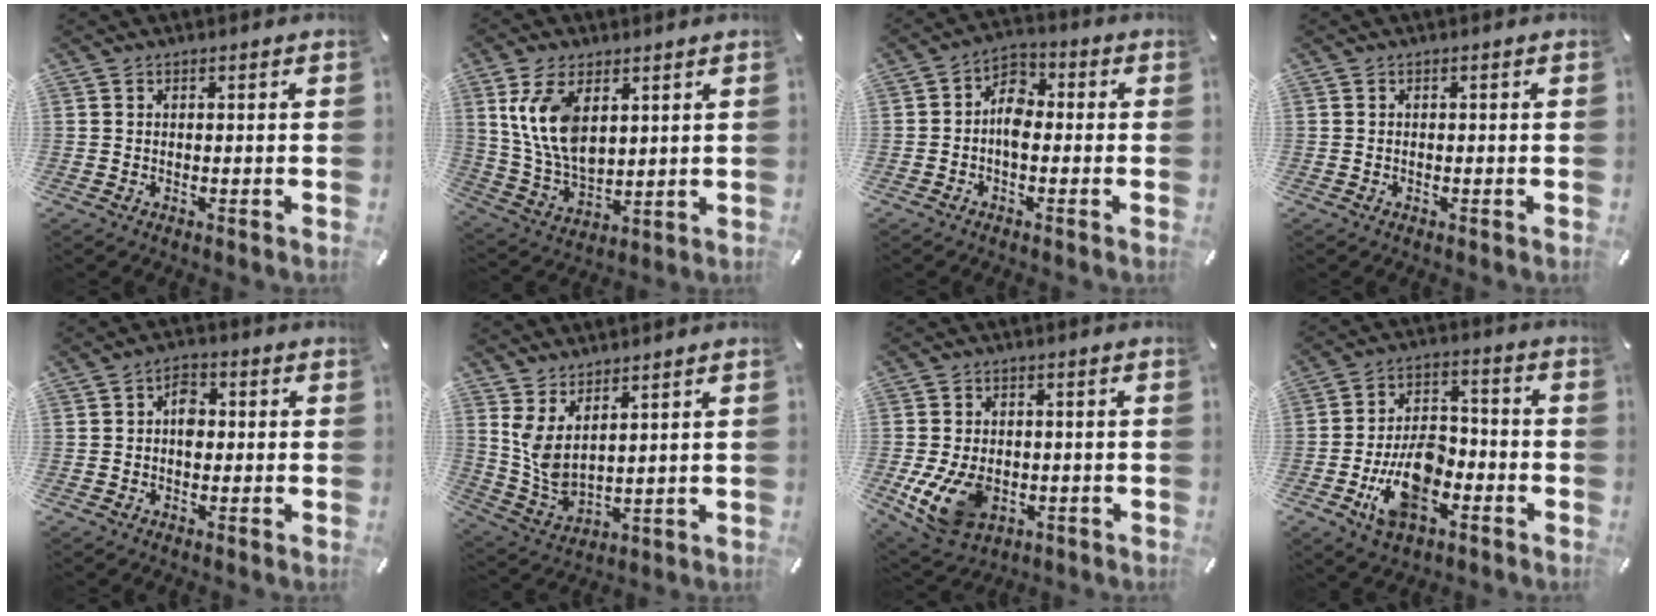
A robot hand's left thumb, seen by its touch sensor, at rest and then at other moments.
{"total": 12.3, "force": [4.7, 7.2, 8.8], "torque": [-0.220, -0.023, 0.083]}
{"total": 6.3, "force": [-1.7, 4.1, 4.5], "torque": [-0.090, 0.019, -0.033]}
{"total": 0.6, "force": [-0.2, 0.3, 0.4], "torque": [-0.008, 0.000, -0.004]}
{"total": 4.7, "force": [-0.1, 3.2, 3.4], "torque": [-0.039, 0.004, -0.008]}
{"total": 6.4, "force": [3.7, 2.8, 4.5], "torque": [-0.122, -0.038, 0.065]}
{"total": 11.8, "force": [-3.0, 8.6, 7.5], "torque": [-0.155, 0.003, -0.050]}
{"total": 14.1, "force": [-5.5, 8.5, 9.7], "torque": [-0.164, 0.023, -0.098]}